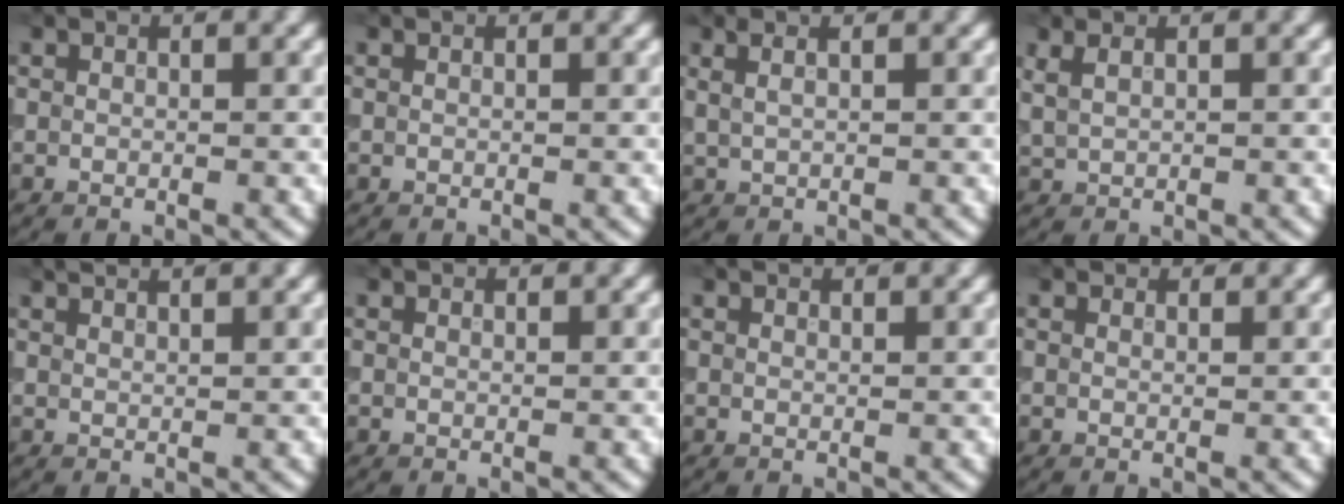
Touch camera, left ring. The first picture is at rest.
{"total": 0.0}
{"total": 2.1, "force": [1.3, 0.7, 1.6], "torque": [-0.027, 0.004, 0.013]}
{"total": 1.2, "force": [0.7, 0.3, 0.9], "torque": [-0.026, 0.003, 0.019]}
{"total": 2.5, "force": [2.3, 0.3, 1.0], "torque": [-0.009, 0.012, 0.022]}
{"total": 0.6, "force": [0.5, 0.2, 0.1], "torque": [-0.004, 0.001, 0.009]}
{"total": 1.1, "force": [1.1, 0.2, 0.2], "torque": [-0.013, 0.005, 0.020]}
{"total": 1.8, "force": [1.6, 0.7, 0.4], "torque": [-0.019, 0.002, 0.026]}